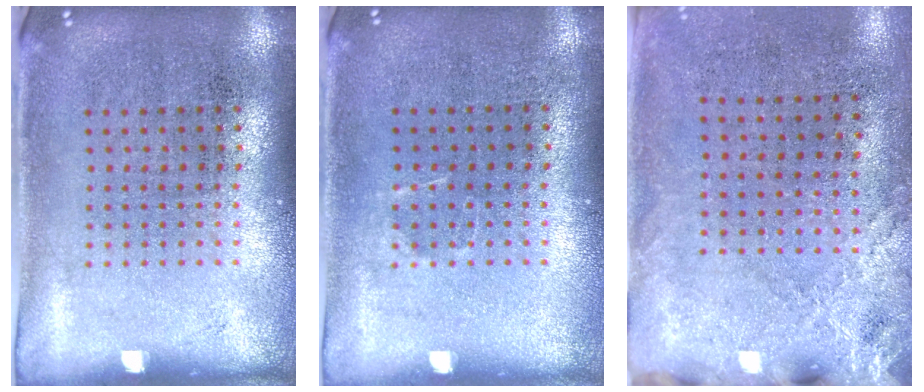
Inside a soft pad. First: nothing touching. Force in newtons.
{"total": 0.5, "press": 0.5, "slide": 0.2}
{"total": 2.5, "press": 2.1, "slide": 1.4}